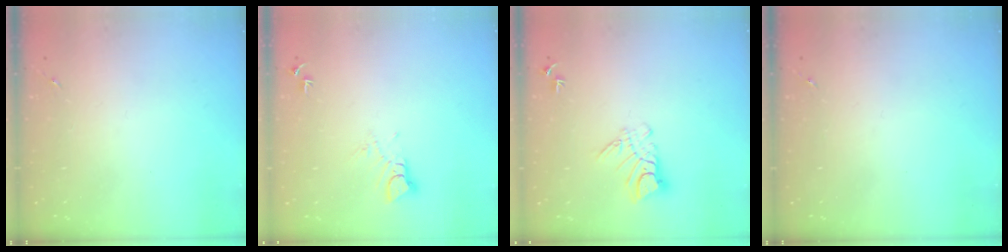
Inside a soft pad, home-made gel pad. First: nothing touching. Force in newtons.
{"total": 4.7, "press": 4.7, "slide": 0.3}
{"total": 8.5, "press": 8.5, "slide": 0.9}
{"total": 0.0}